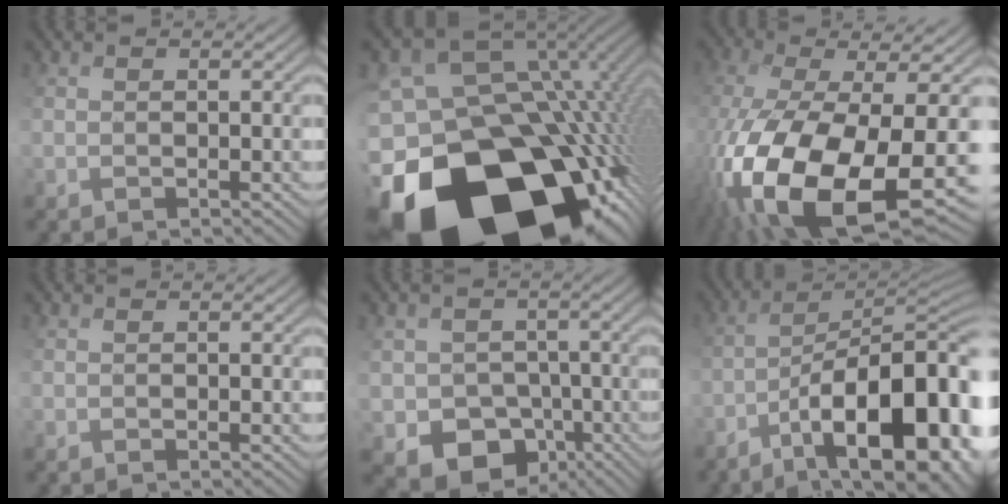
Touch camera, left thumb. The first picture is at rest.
{"total": 23.6, "force": [-11.9, 15.2, 13.5], "torque": [-0.240, -0.064, -0.155]}
{"total": 18.7, "force": [-6.4, 7.6, 15.9], "torque": [-0.347, -0.066, -0.078]}
{"total": 0.0}
{"total": 8.6, "force": [-2.7, 7.5, 3.2], "torque": [-0.050, -0.026, -0.065]}
{"total": 18.9, "force": [-9.4, 6.6, 15.0], "torque": [-0.195, -0.005, -0.131]}